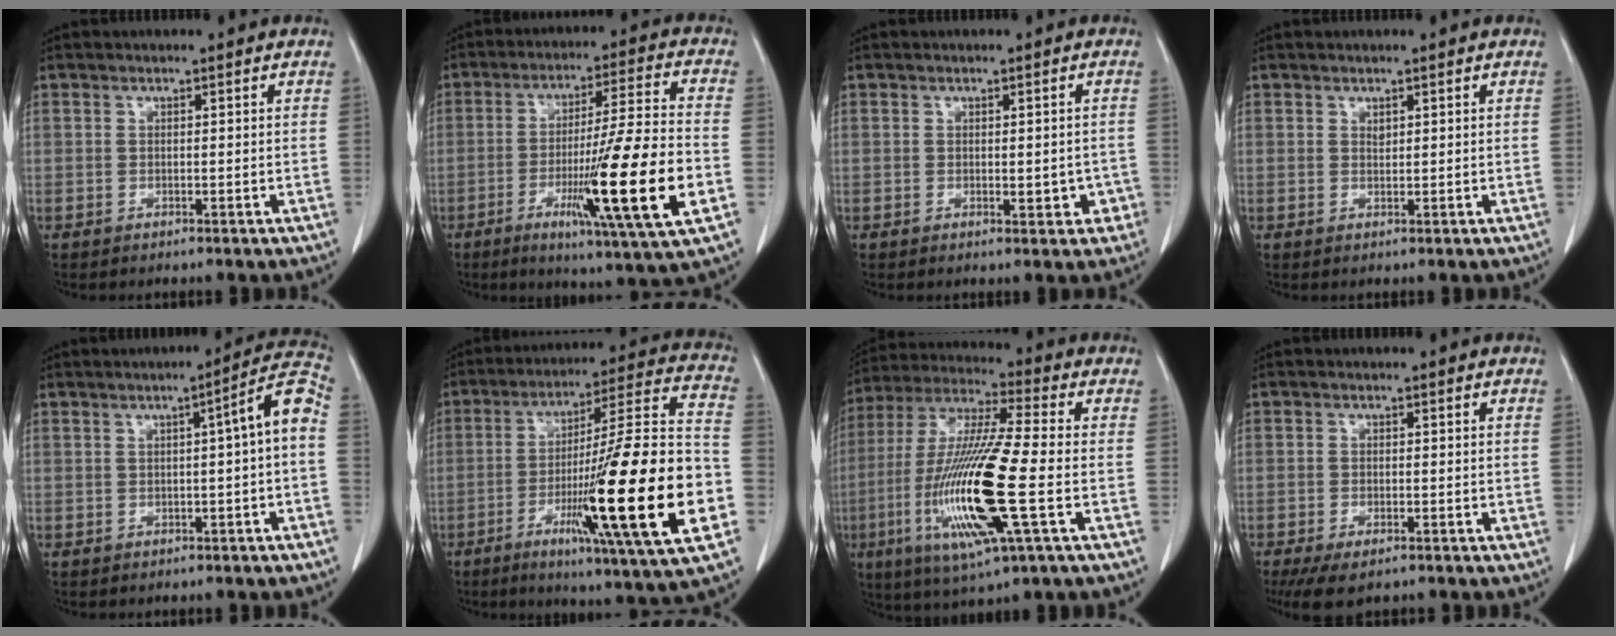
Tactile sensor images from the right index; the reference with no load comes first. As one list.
[{"total": 18.3, "force": [-5.2, -0.8, 17.5], "torque": [-0.287, -0.024, -0.086]}, {"total": 3.0, "force": [-0.8, 1.6, 2.4], "torque": [-0.021, 0.002, -0.003]}, {"total": 0.7, "force": [0.5, 0.4, 0.4], "torque": [-0.006, -0.003, 0.009]}, {"total": 6.0, "force": [-0.5, 0.1, 6.0], "torque": [-0.075, 0.017, -0.010]}, {"total": 26.8, "force": [-7.4, 0.3, 25.8], "torque": [-0.372, -0.021, -0.125]}, {"total": 19.0, "force": [-4.5, 1.1, 18.4], "torque": [-0.389, -0.019, -0.086]}, {"total": 5.8, "force": [-4.1, 2.2, 3.3], "torque": [-0.053, -0.011, -0.066]}]